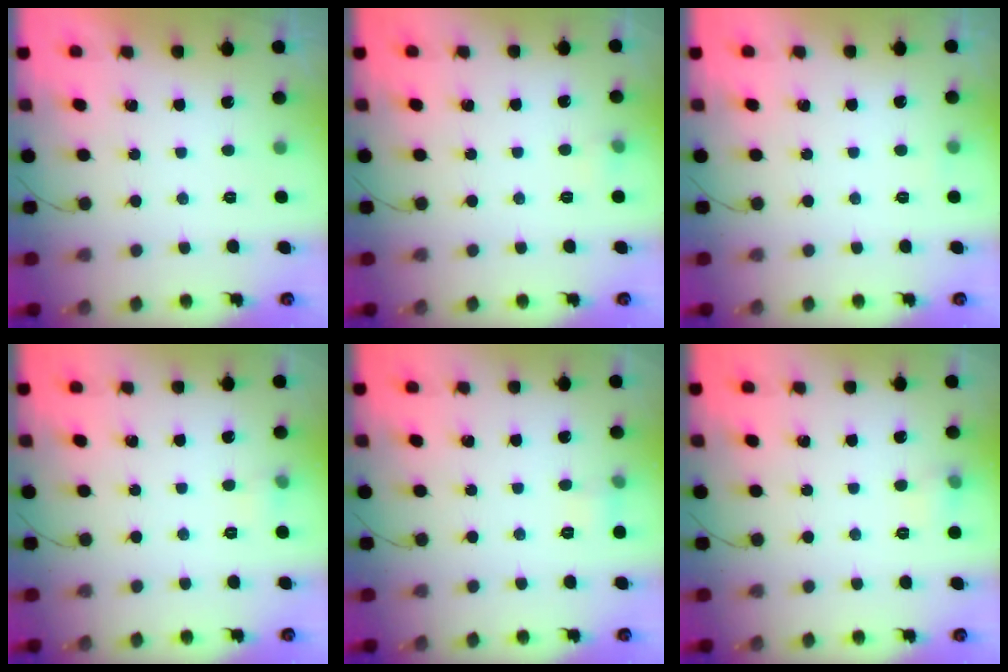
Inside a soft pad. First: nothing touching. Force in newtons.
{"total": 3.9, "press": 3.7, "slide": 1.2}
{"total": 6.7, "press": 1.8, "slide": 6.5}
{"total": 3.5, "press": 3.2, "slide": 1.4}
{"total": 4.4, "press": 4.2, "slide": 1.3}
{"total": 5.0, "press": 4.7, "slide": 1.4}